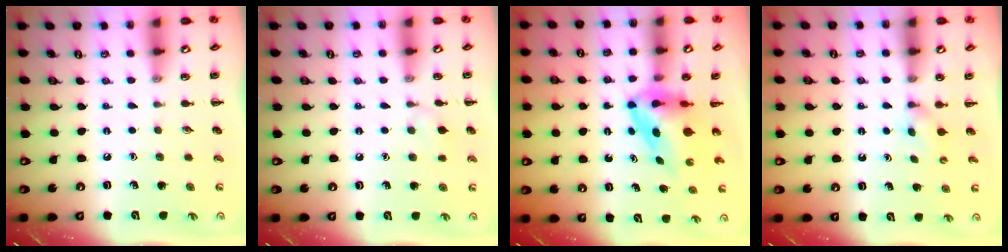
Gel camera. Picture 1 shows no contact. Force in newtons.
{"total": 5.6, "press": 5.3, "slide": 1.9}
{"total": 4.6, "press": 4.5, "slide": 1.1}
{"total": 2.3, "press": 2.1, "slide": 0.9}